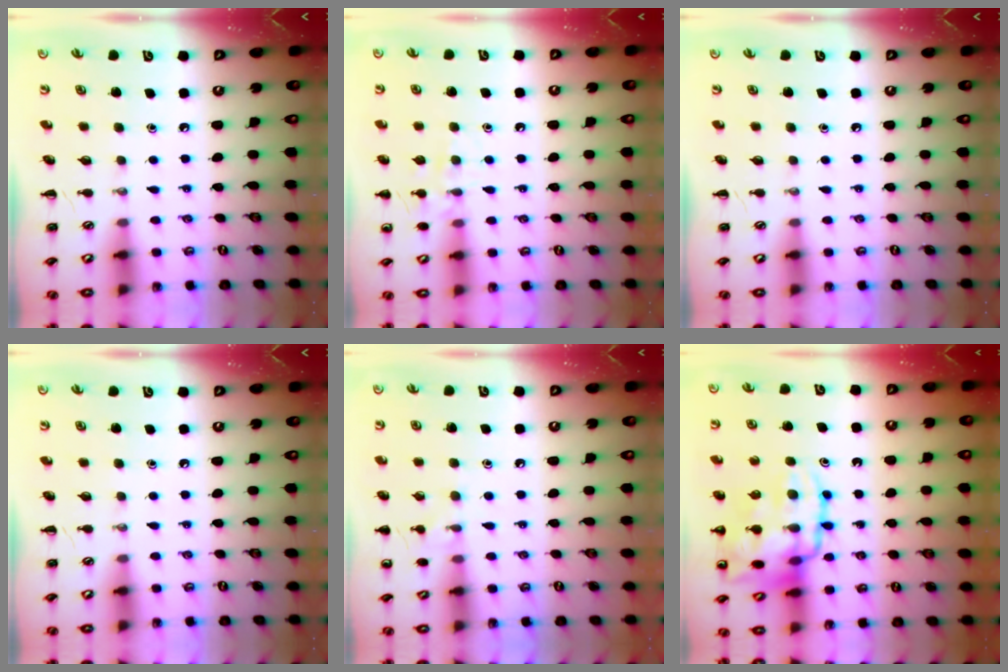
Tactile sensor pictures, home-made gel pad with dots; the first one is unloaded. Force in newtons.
{"total": 8.5, "press": 8.4, "slide": 1.4}
{"total": 0.0}
{"total": 0.0}
{"total": 7.7, "press": 7.3, "slide": 2.2}
{"total": 20.0, "press": 19.8, "slide": 2.3}